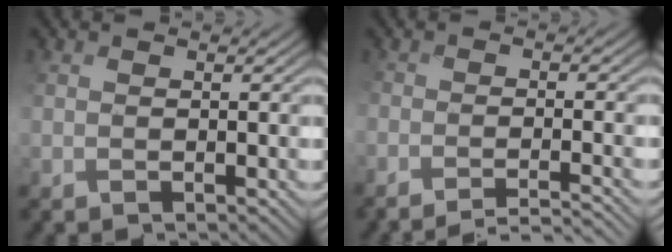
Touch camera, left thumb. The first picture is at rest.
{"total": 5.1, "force": [-4.5, 0.6, 2.4], "torque": [-0.035, 0.007, -0.073]}